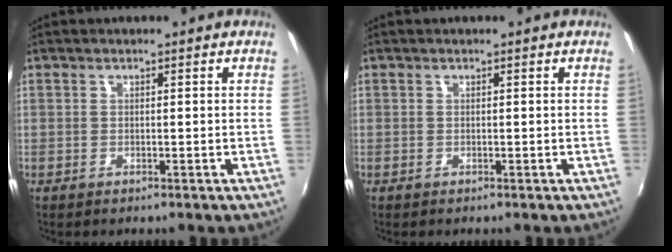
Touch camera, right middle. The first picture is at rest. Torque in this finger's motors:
{"motor_torque": [0.03, -0.03, 0.00, 0.01]}